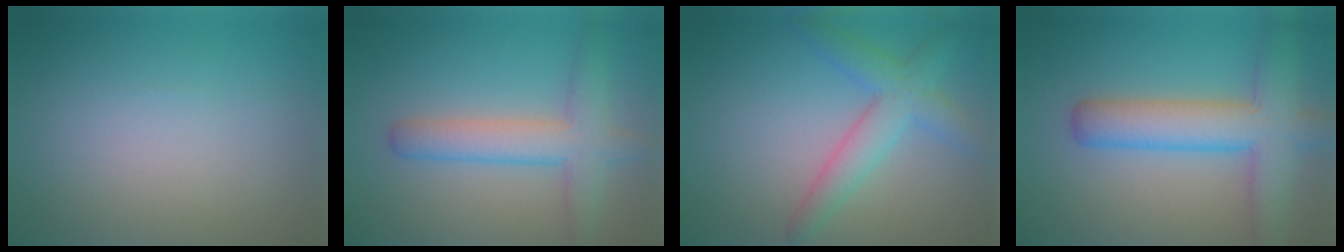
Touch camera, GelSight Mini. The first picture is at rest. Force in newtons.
{"total": 4.5, "press": 4.5, "slide": 0.2}
{"total": 2.9, "press": 2.9, "slide": 0.2}
{"total": 6.8, "press": 6.8, "slide": 0.4}